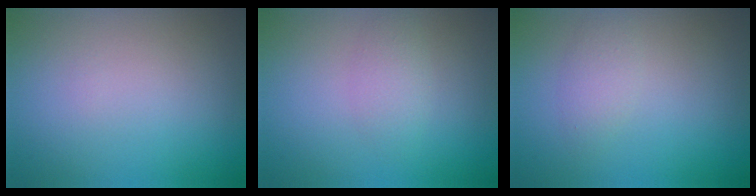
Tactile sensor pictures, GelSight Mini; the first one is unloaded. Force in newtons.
{"total": 1.7, "press": 1.7, "slide": 0.1}
{"total": 1.6, "press": 1.6, "slide": 0.1}